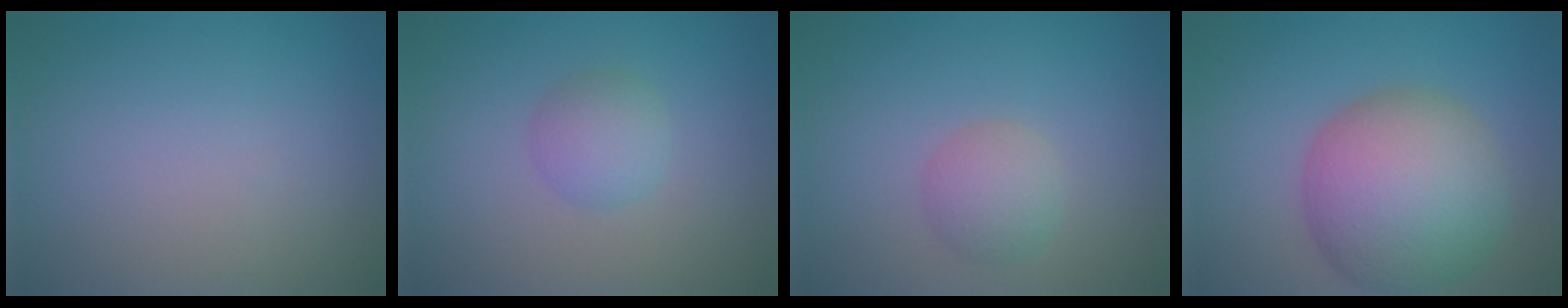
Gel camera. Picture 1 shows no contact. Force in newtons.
{"total": 2.4, "press": 2.4, "slide": 0.1}
{"total": 2.6, "press": 2.6, "slide": 0.1}
{"total": 10.3, "press": 10.2, "slide": 0.5}